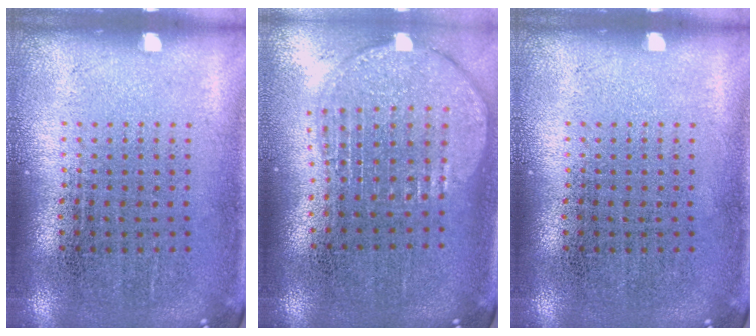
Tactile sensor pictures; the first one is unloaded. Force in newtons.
{"total": 2.0, "press": 1.7, "slide": 1.1}
{"total": 0.0}